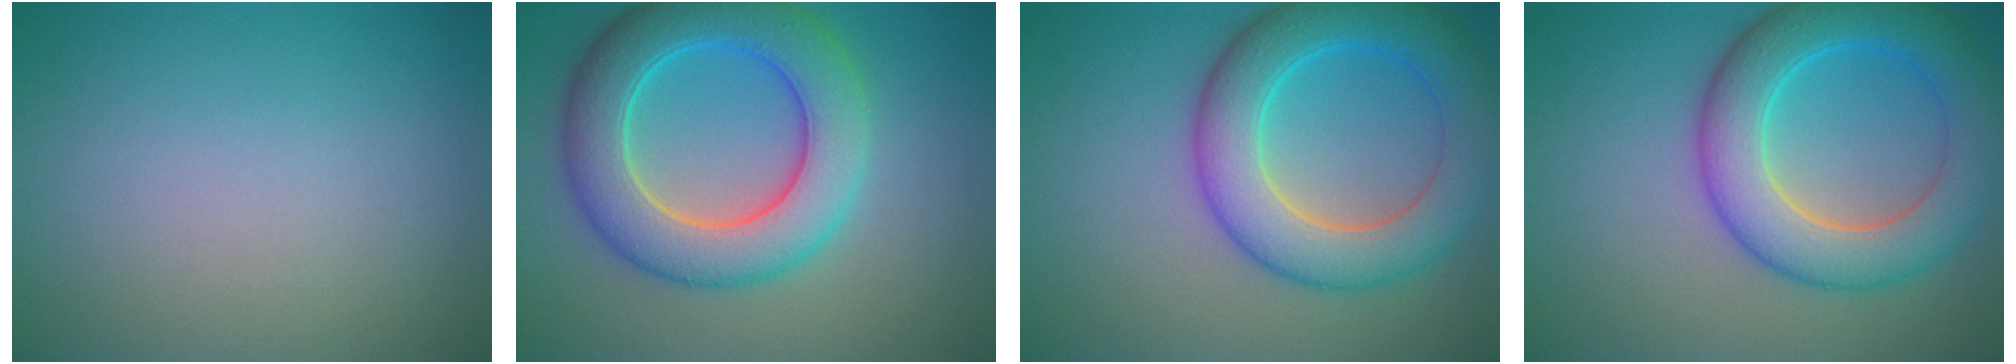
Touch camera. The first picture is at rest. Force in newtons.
{"total": 8.6, "press": 8.6, "slide": 0.2}
{"total": 7.8, "press": 7.8, "slide": 0.1}
{"total": 7.8, "press": 7.8, "slide": 0.1}